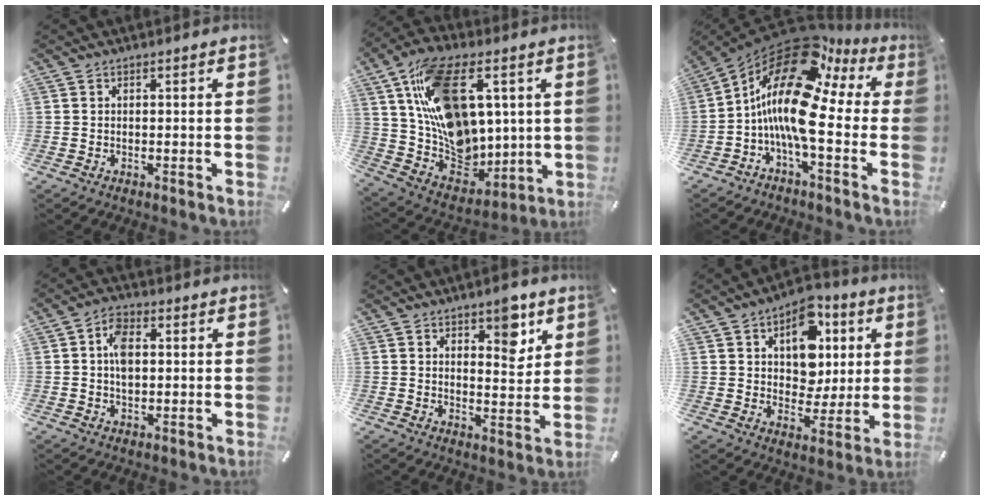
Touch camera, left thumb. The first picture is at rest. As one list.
[{"total": 21.8, "force": [7.8, 14.3, 14.5], "torque": [-0.269, -0.037, 0.145]}, {"total": 17.8, "force": [1.8, 7.2, 16.2], "torque": [-0.326, -0.035, 0.025]}, {"total": 6.1, "force": [0.8, 3.9, 4.6], "torque": [-0.084, 0.002, 0.009]}, {"total": 7.9, "force": [4.9, 4.1, 4.6], "torque": [-0.041, -0.030, 0.078]}, {"total": 13.0, "force": [4.5, 10.0, 6.9], "torque": [-0.088, -0.023, 0.081]}]